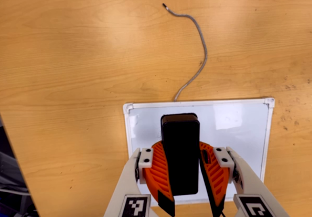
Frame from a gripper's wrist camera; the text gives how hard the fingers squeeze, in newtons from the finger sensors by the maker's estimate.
{"total": 11.5, "left": 10.7, "right": 12.4}